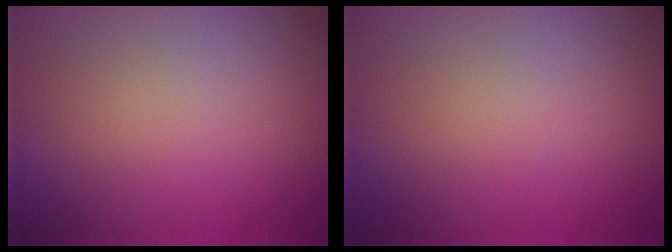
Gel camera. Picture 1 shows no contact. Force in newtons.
{"total": 0.0}